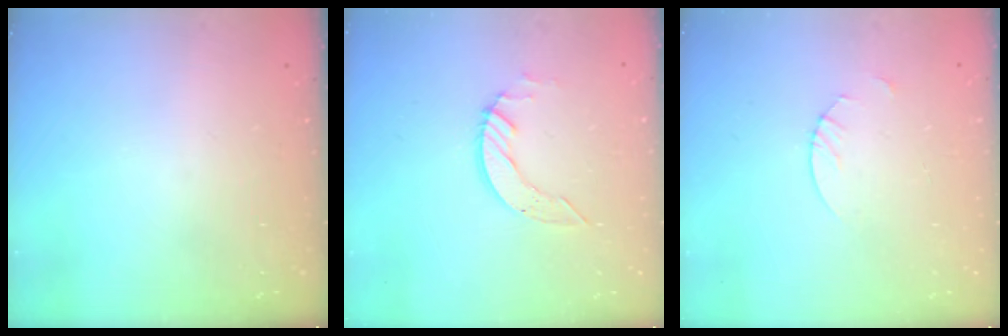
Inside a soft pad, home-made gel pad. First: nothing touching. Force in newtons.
{"total": 5.4, "press": 5.4, "slide": 0.1}
{"total": 1.8, "press": 1.8, "slide": 0.2}